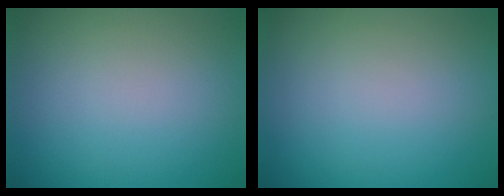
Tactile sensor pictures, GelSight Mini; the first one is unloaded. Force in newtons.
{"total": 0.0}